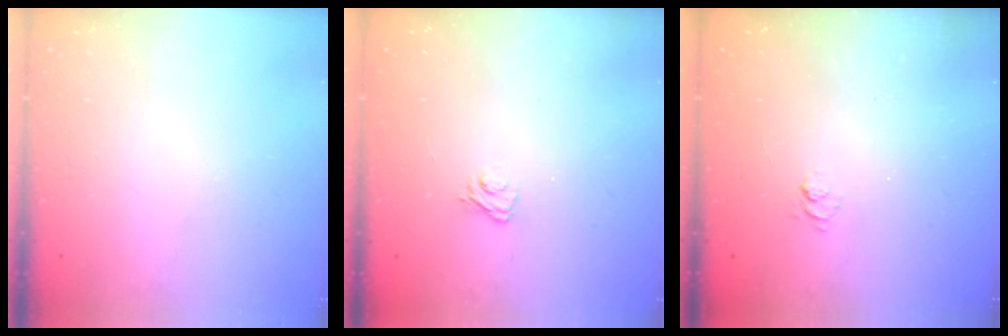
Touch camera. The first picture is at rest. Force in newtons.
{"total": 2.9, "press": 2.6, "slide": 1.2}
{"total": 2.5, "press": 2.0, "slide": 1.4}